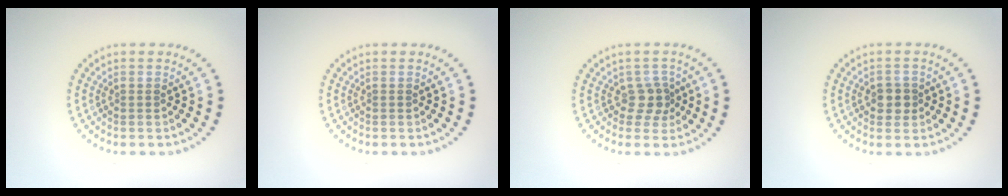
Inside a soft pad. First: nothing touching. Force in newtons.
{"total": 0.0}
{"total": 2.1, "press": 1.6, "slide": 1.3}
{"total": 1.8, "press": 1.8, "slide": 0.6}